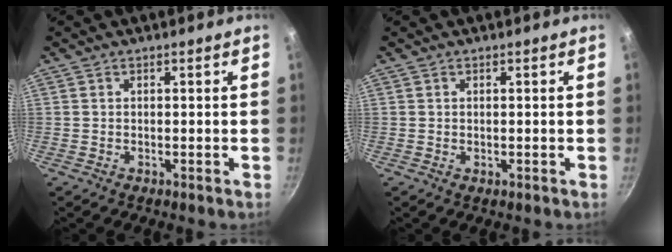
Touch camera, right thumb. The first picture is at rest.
{"total": 0.0}